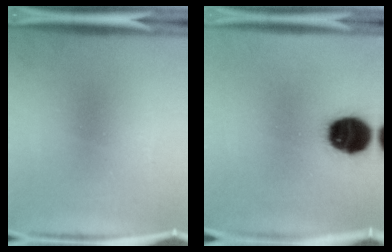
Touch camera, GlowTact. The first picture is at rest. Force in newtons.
{"total": 15.5}